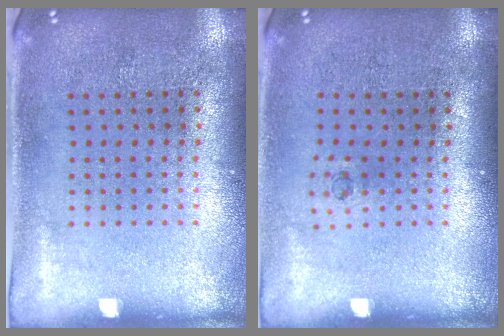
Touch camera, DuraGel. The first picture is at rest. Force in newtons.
{"total": 0.5, "press": 0.2, "slide": 0.4}